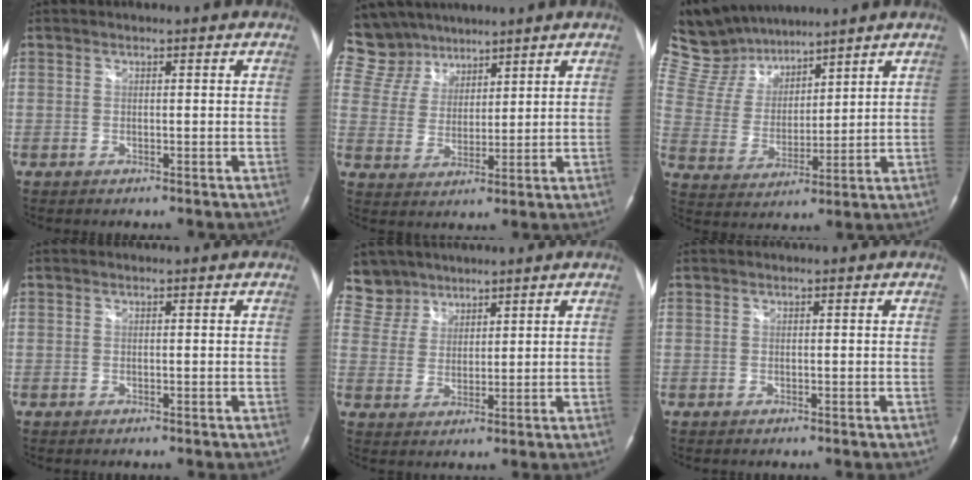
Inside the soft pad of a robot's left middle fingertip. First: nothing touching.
{"total": 9.0, "force": [7.7, 4.6, 0.1], "torque": [-0.010, 0.017, 0.160]}
{"total": 11.6, "force": [10.7, 3.7, 2.7], "torque": [-0.074, 0.020, 0.217]}
{"total": 0.0}
{"total": 5.9, "force": [4.9, 3.3, -0.7], "torque": [0.019, 0.006, 0.100]}
{"total": 0.0}